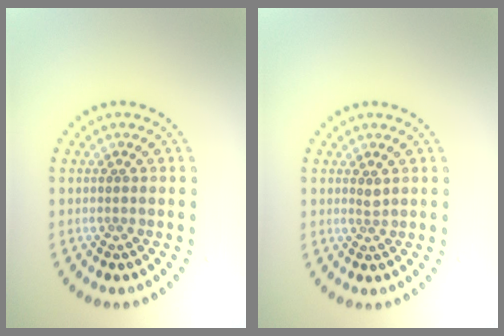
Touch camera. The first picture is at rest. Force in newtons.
{"total": 0.8, "press": 0.5, "slide": 0.6}